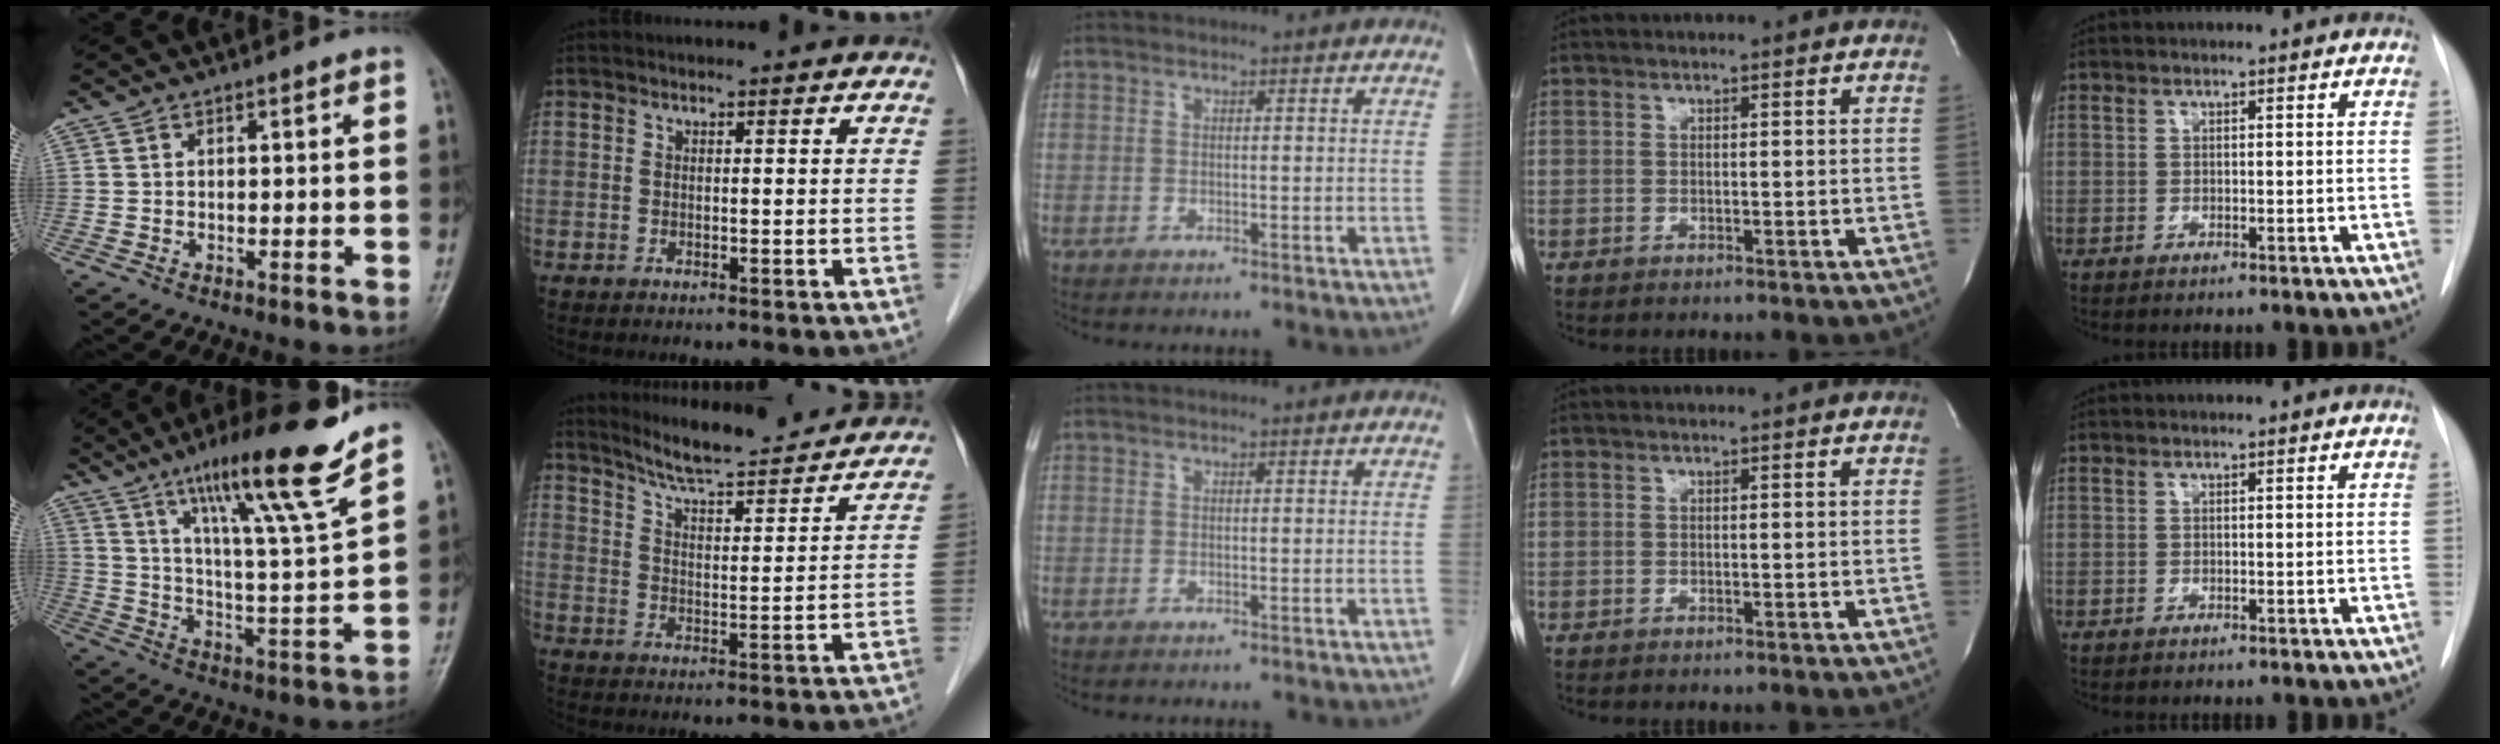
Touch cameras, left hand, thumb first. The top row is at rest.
{"thumb": {"total": 18.7, "force": [13.0, 0.8, 13.4], "torque": [-0.197, -0.070, 0.212]}, "index": {"total": 19.3, "force": [17.9, 1.7, 7.0], "torque": [-0.104, -0.028, 0.239]}}